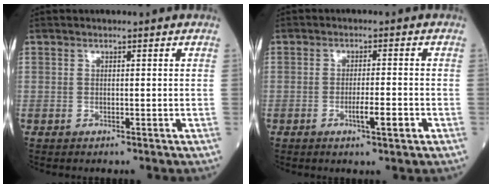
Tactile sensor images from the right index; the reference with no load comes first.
{"total": 2.9, "force": [-1.3, 0.2, 2.6], "torque": [-0.043, -0.001, -0.020]}